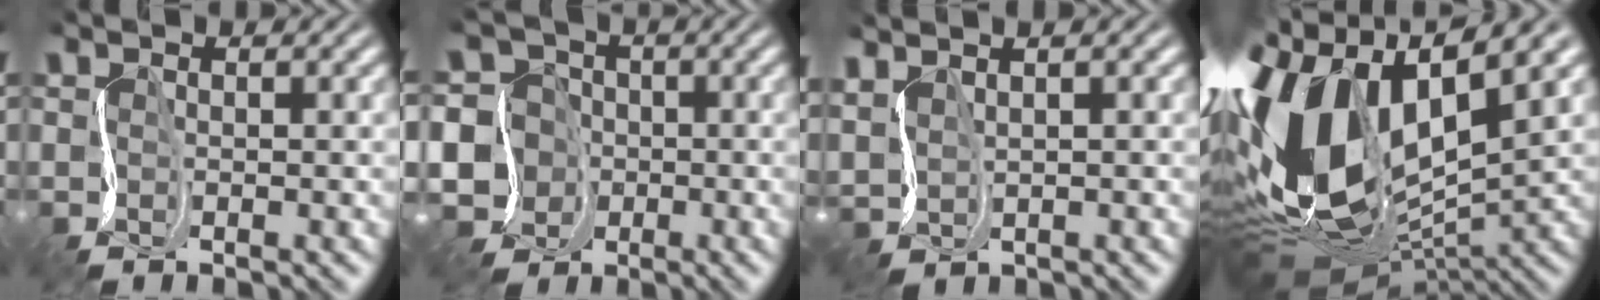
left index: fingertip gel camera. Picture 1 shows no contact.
{"total": 12.4, "force": [-4.3, 11.3, 2.9], "torque": [-0.089, -0.003, -0.106]}
{"total": 3.0, "force": [2.3, 1.0, 1.8], "torque": [-0.058, 0.016, 0.046]}
{"total": 14.8, "force": [0.2, 8.3, 12.3], "torque": [-0.270, 0.008, -0.008]}